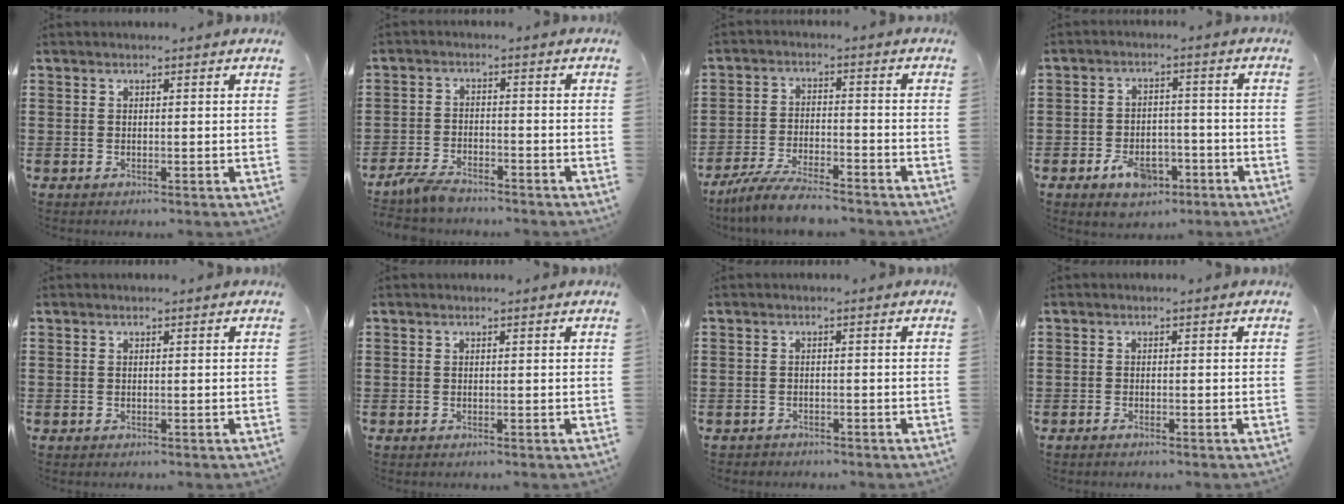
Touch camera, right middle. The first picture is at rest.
{"total": 4.0, "force": [-3.6, 1.0, 1.5], "torque": [-0.046, -0.002, -0.077]}
{"total": 6.4, "force": [-5.8, 0.7, 2.6], "torque": [-0.060, -0.001, -0.112]}
{"total": 5.4, "force": [-3.4, 3.3, 2.7], "torque": [-0.042, 0.009, -0.064]}
{"total": 0.0}
{"total": 0.0}
{"total": 1.0, "force": [-0.9, 0.3, -0.1], "torque": [-0.002, 0.002, -0.021]}
{"total": 0.7, "force": [-0.6, 0.1, 0.3], "torque": [-0.009, -0.004, -0.011]}